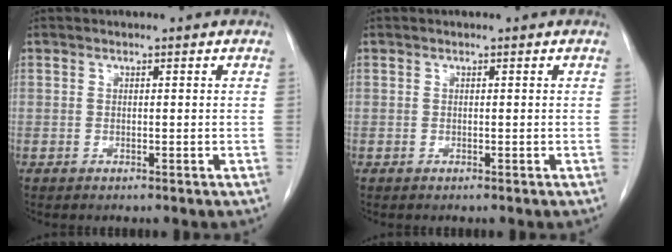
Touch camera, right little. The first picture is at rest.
{"total": 0.0}